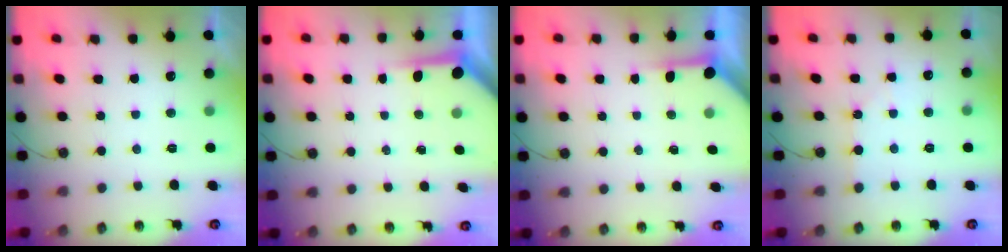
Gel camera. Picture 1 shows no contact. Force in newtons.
{"total": 3.9, "press": 3.9, "slide": 0.5}
{"total": 3.7, "press": 3.7, "slide": 0.4}
{"total": 1.6, "press": 1.6, "slide": 0.3}